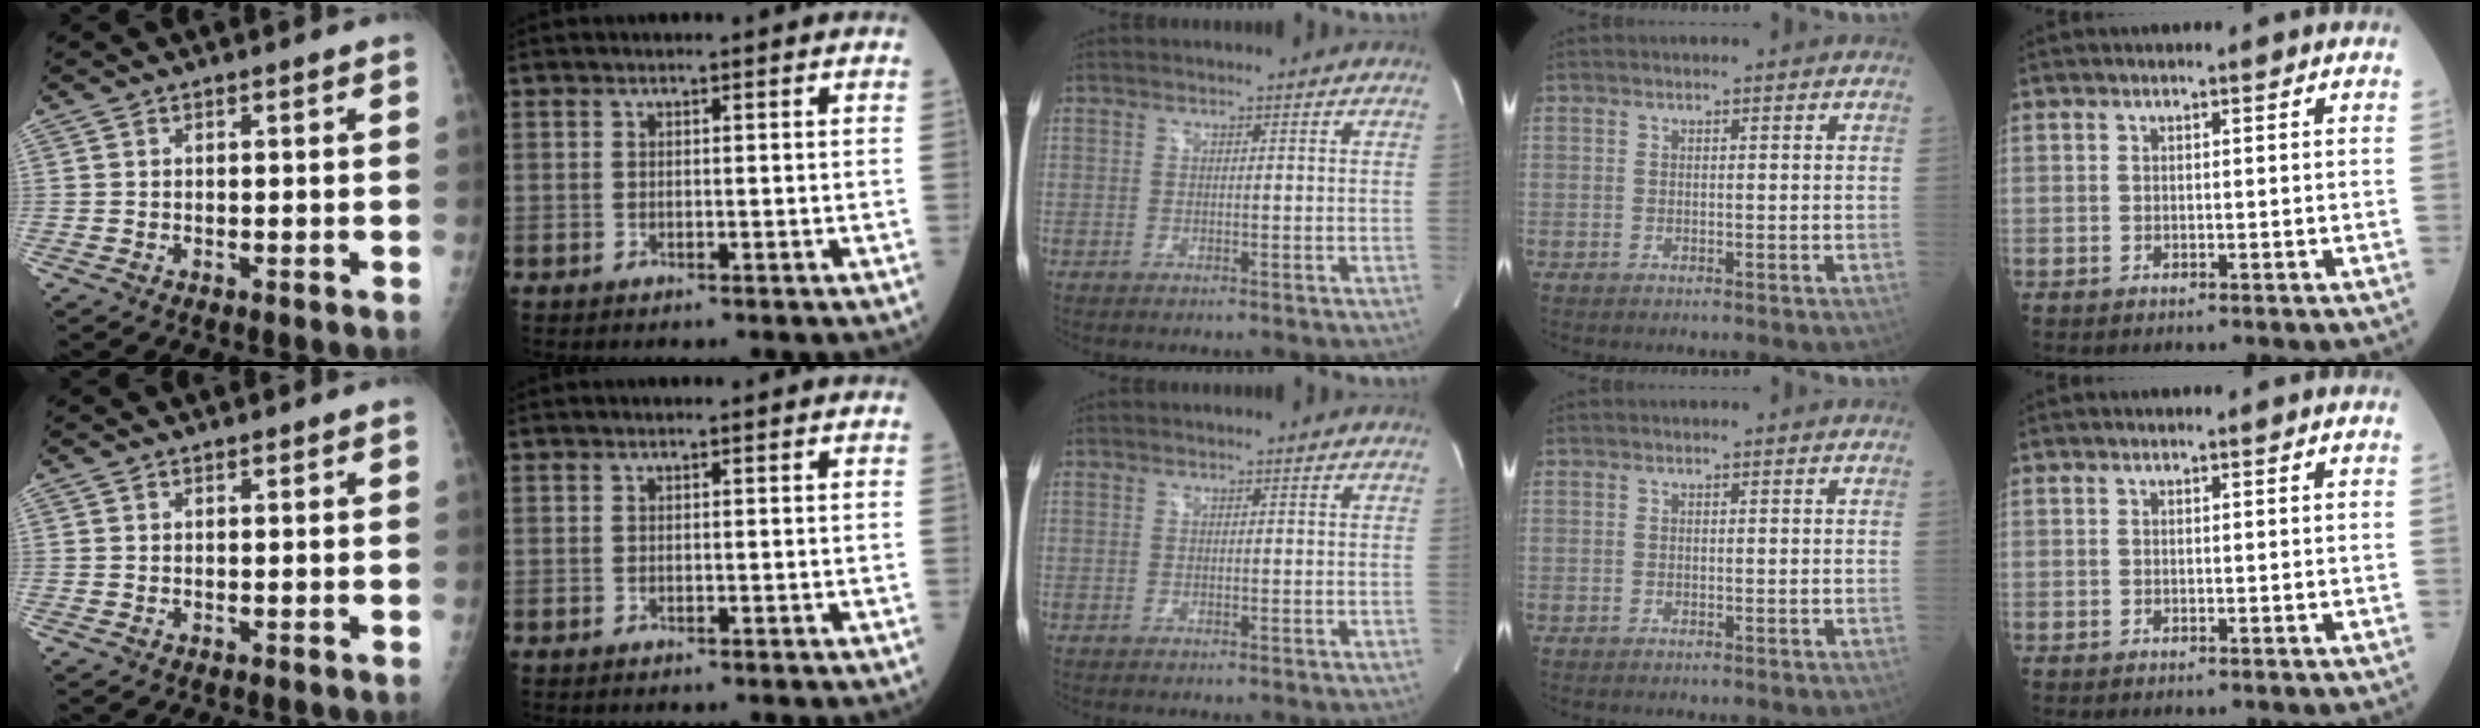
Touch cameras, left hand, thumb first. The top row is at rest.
{}